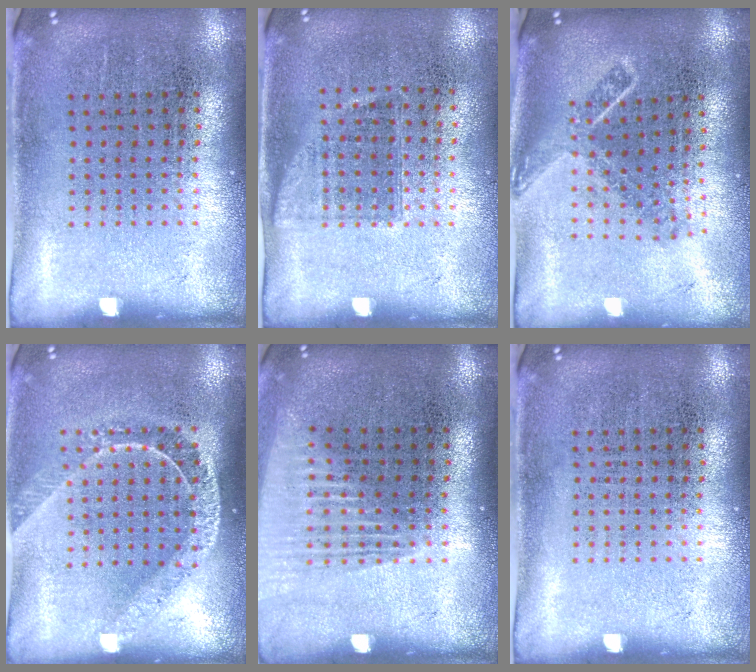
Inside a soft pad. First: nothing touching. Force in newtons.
{"total": 0.9, "press": 0.8, "slide": 0.5}
{"total": 1.8, "press": 1.3, "slide": 1.3}
{"total": 1.7, "press": 1.4, "slide": 1.0}
{"total": 1.5, "press": 1.3, "slide": 0.6}
{"total": 0.0}